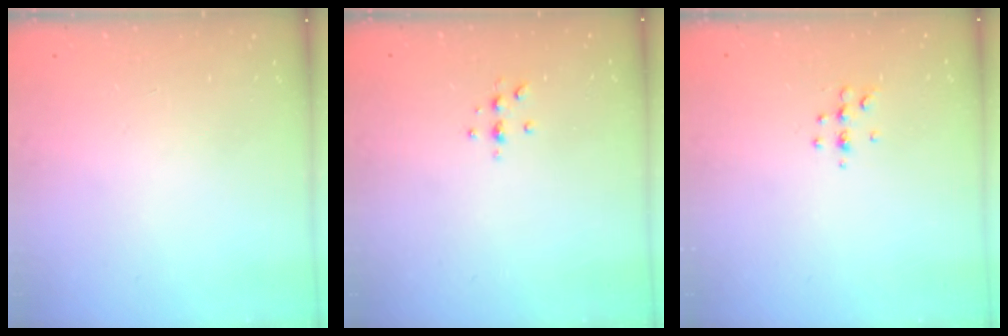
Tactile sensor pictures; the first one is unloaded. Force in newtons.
{"total": 4.3, "press": 4.3, "slide": 0.6}
{"total": 5.3, "press": 5.1, "slide": 1.5}